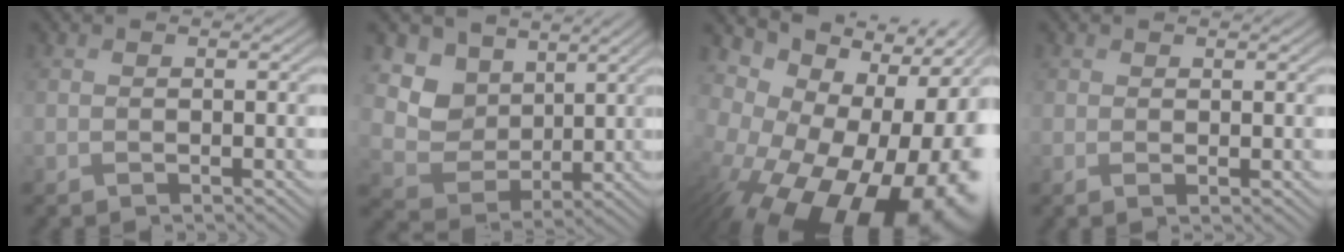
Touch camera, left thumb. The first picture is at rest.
{"total": 7.7, "force": [3.6, 5.7, 3.6], "torque": [-0.102, -0.009, 0.061]}
{"total": 21.3, "force": [-8.5, 13.4, 14.2], "torque": [-0.205, -0.046, -0.099]}
{"total": 0.9, "force": [0.6, 0.2, 0.7], "torque": [-0.015, -0.002, 0.012]}